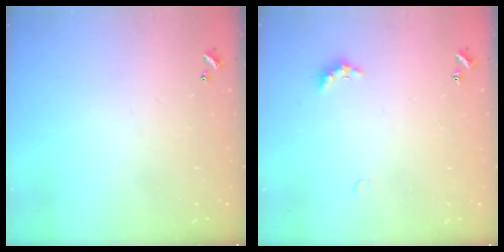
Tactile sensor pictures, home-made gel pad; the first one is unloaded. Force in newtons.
{"total": 2.4, "press": 2.3, "slide": 0.6}